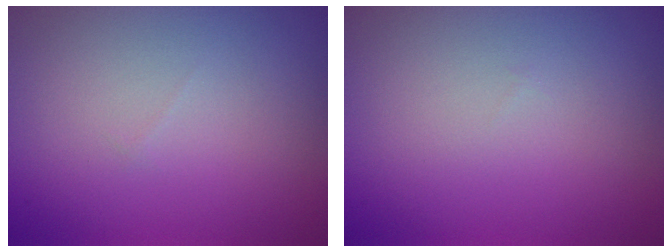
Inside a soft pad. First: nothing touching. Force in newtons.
{"total": 0.0}